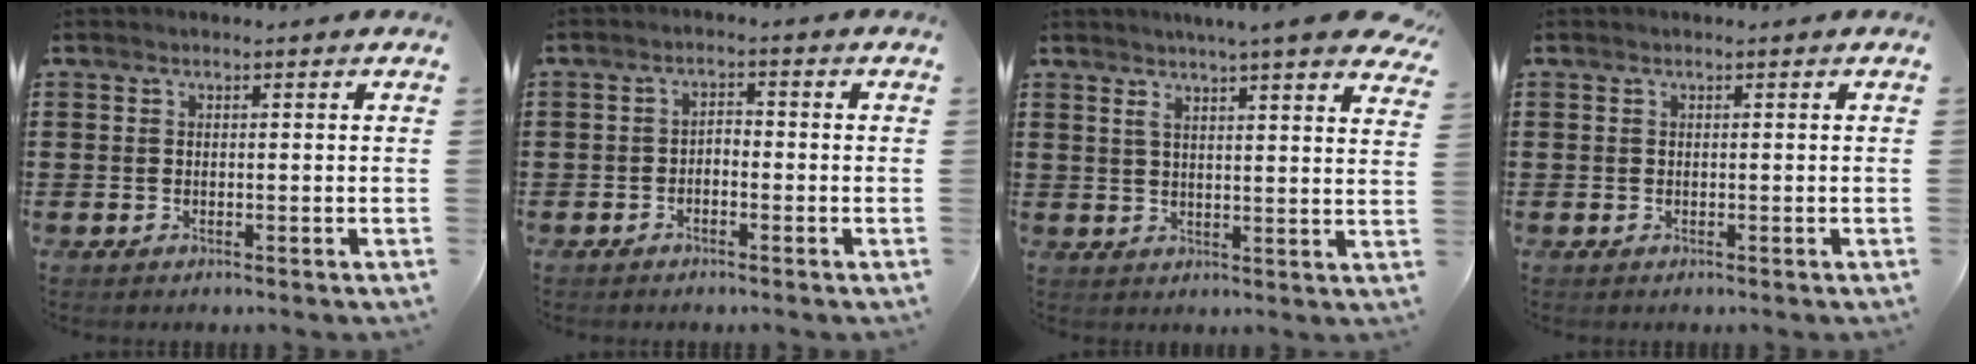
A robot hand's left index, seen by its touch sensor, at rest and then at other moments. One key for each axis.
{"total": 1.8, "fx": -1.6, "fy": 0.4, "fz": 0.6, "tx": -0.015, "ty": 0.005, "tz": -0.034}
{"total": 5.1, "fx": 4.3, "fy": -0.3, "fz": 2.9, "tx": -0.065, "ty": -0.018, "tz": 0.069}
{"total": 0.0}